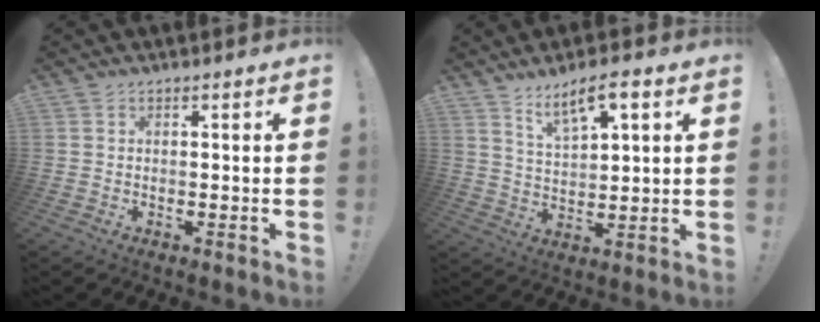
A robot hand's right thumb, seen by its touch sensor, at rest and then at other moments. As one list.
[{"total": 8.2, "force": [5.2, 2.6, 5.8], "torque": [-0.098, -0.022, 0.091]}]